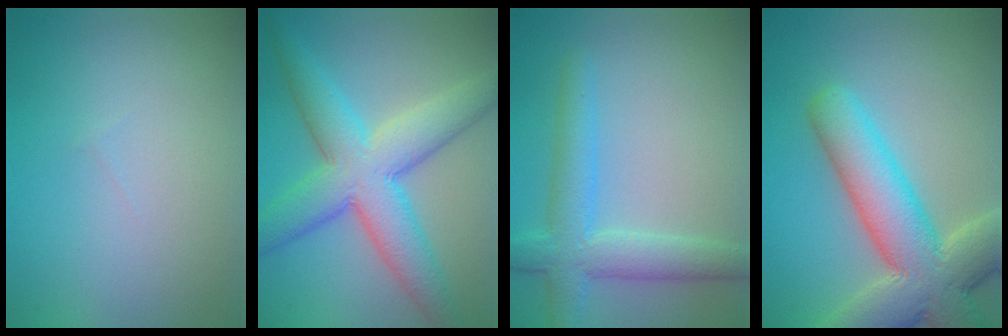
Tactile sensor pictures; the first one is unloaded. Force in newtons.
{"total": 8.3, "press": 8.3, "slide": 0.1}
{"total": 4.8, "press": 4.8, "slide": 0.4}
{"total": 10.1, "press": 10.0, "slide": 0.8}